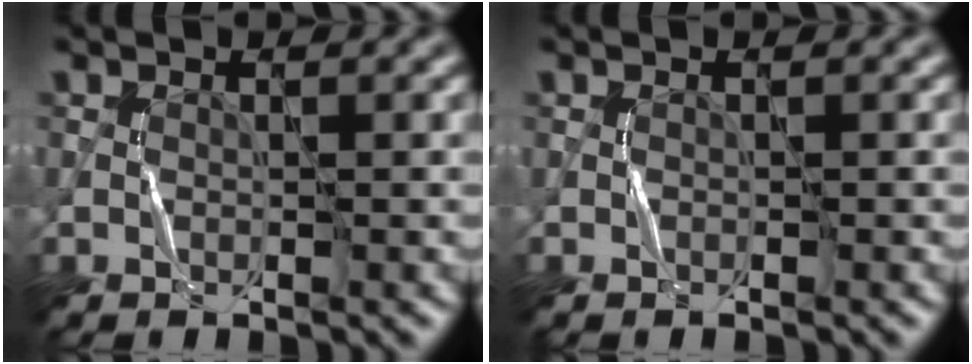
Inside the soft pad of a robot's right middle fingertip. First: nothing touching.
{"total": 0.0}